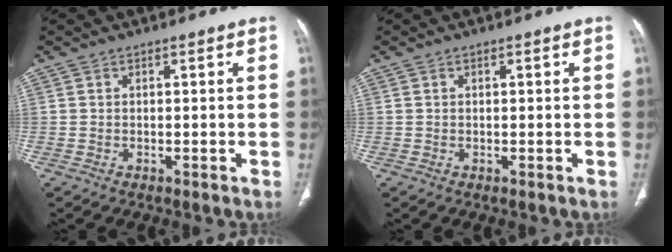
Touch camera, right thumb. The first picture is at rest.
{"total": 0.6, "force": [0.2, 0.2, 0.5], "torque": [-0.015, 0.004, 0.005]}